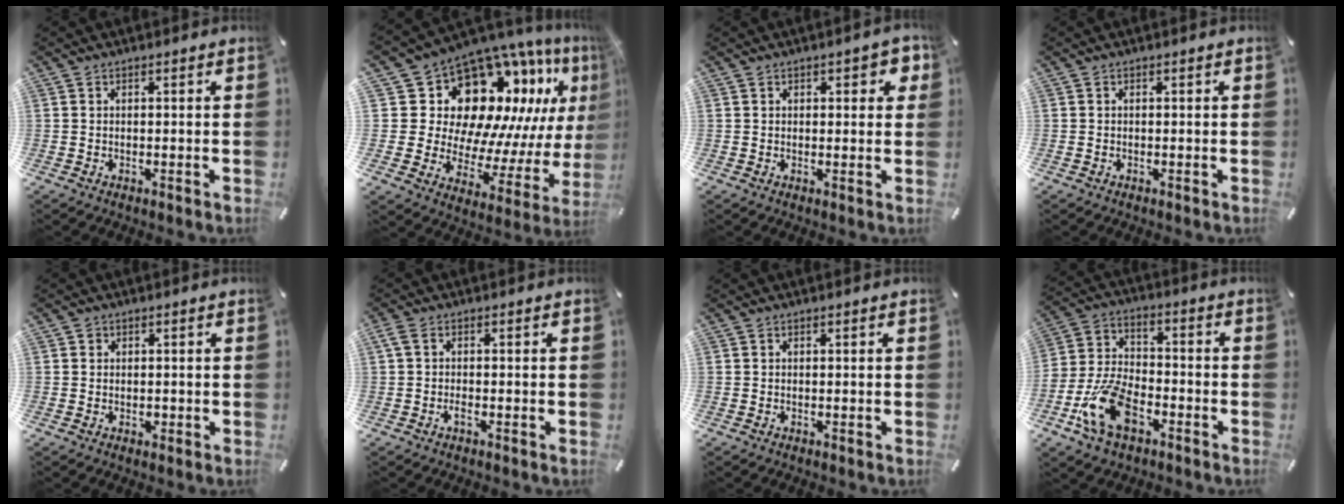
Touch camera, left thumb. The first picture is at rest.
{"total": 18.4, "force": [10.9, 11.6, 9.2], "torque": [-0.158, -0.122, 0.204]}
{"total": 2.9, "force": [1.2, 1.8, 2.0], "torque": [-0.018, 0.000, 0.013]}
{"total": 0.0}
{"total": 1.4, "force": [-0.2, 1.4, 0.3], "torque": [0.003, 0.000, -0.008]}
{"total": 1.9, "force": [-0.7, 0.5, 1.7], "torque": [-0.036, -0.001, -0.015]}
{"total": 0.0}
{"total": 14.6, "force": [-6.8, 8.7, 9.6], "torque": [-0.209, 0.028, -0.121]}